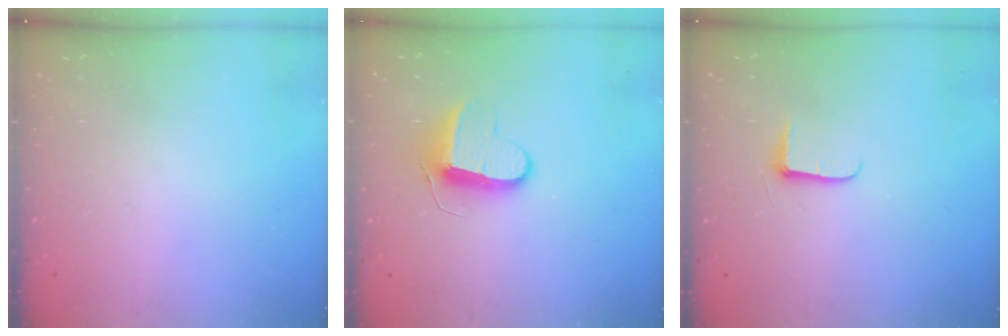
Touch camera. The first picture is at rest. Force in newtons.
{"total": 9.7, "press": 9.7, "slide": 0.2}
{"total": 5.8, "press": 5.8, "slide": 0.9}